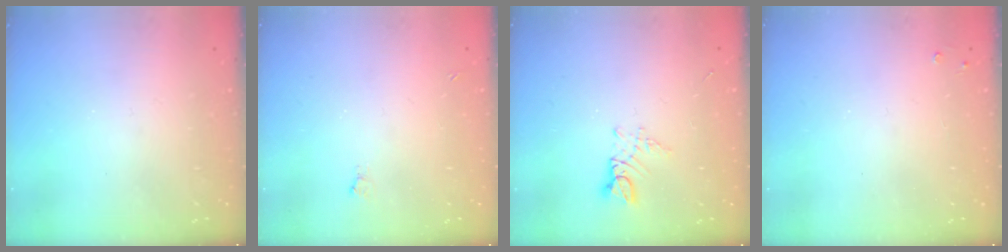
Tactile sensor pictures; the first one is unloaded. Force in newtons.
{"total": 2.4, "press": 2.4, "slide": 0.5}
{"total": 2.7, "press": 2.7, "slide": 0.3}
{"total": 1.9, "press": 1.8, "slide": 0.4}